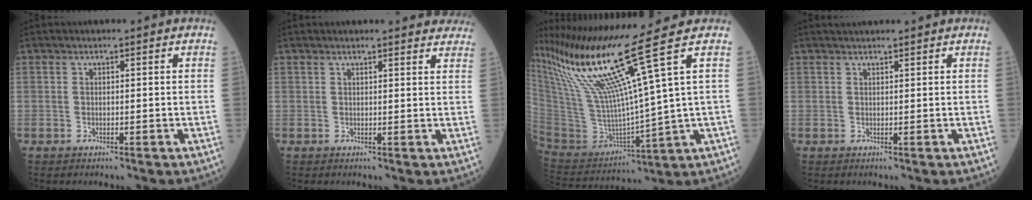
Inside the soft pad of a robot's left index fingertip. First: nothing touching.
{"total": 8.7, "force": [8.4, 1.2, 2.0], "torque": [0.000, -0.002, 0.068]}
{"total": 17.8, "force": [11.5, -3.4, 13.1], "torque": [-0.248, -0.025, 0.225]}
{"total": 1.9, "force": [1.8, 0.1, 0.5], "torque": [-0.008, 0.023, 0.031]}